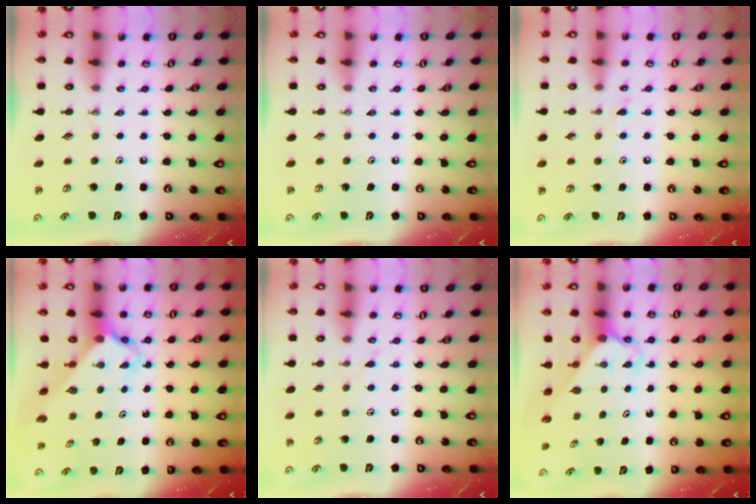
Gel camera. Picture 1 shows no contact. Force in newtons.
{"total": 0.0}
{"total": 5.5, "press": 5.4, "slide": 0.7}
{"total": 2.7, "press": 2.7, "slide": 0.2}
{"total": 4.7, "press": 4.6, "slide": 0.5}
{"total": 2.3, "press": 2.3, "slide": 0.1}